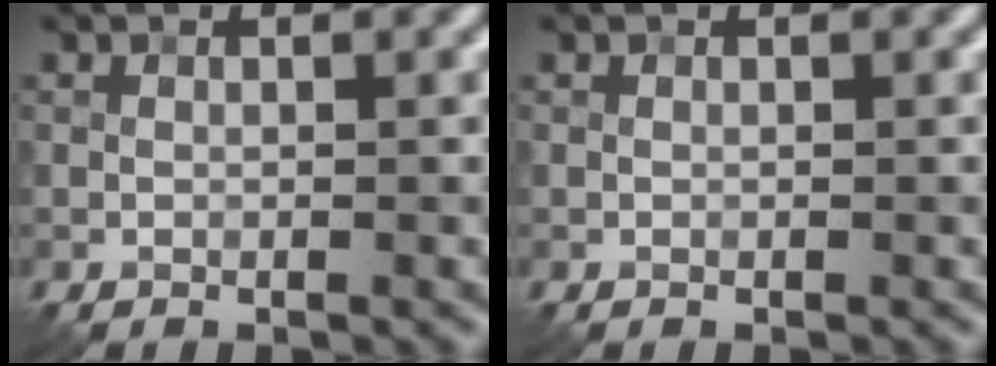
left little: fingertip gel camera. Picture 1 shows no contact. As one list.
[{"total": 0.0}]